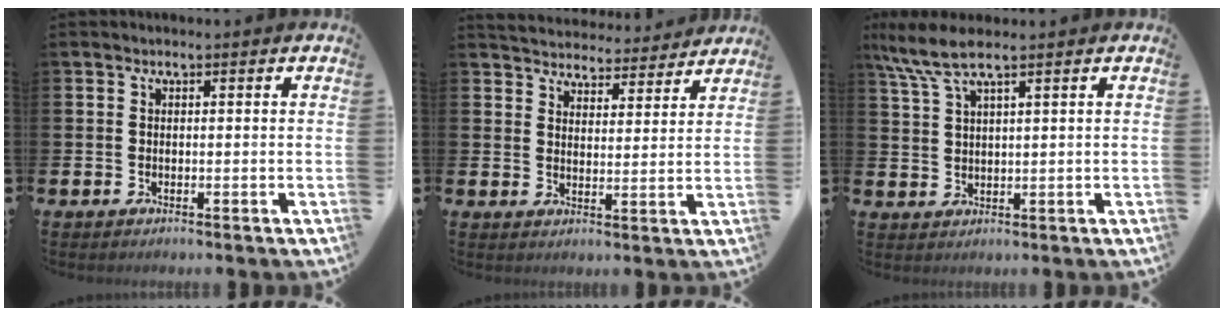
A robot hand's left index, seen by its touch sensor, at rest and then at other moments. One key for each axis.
{"total": 4.8, "fx": 4.7, "fy": 0.8, "fz": -0.3, "tx": -0.012, "ty": -0.037, "tz": 0.081}
{"total": 6.2, "fx": 4.5, "fy": 0.9, "fz": 4.0, "tx": -0.095, "ty": -0.005, "tz": 0.082}